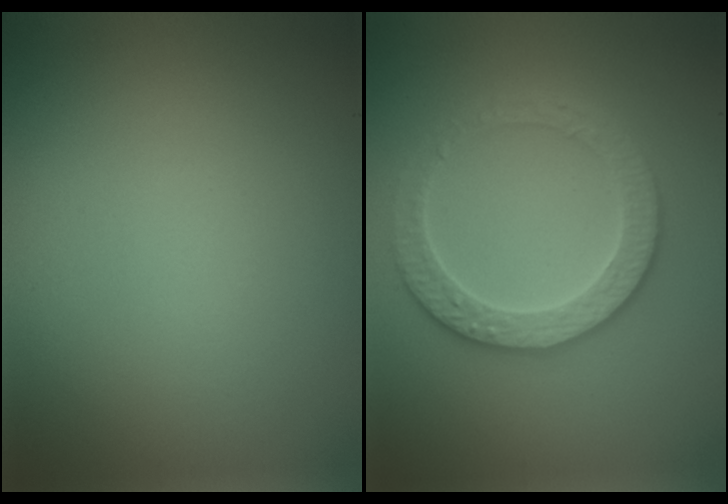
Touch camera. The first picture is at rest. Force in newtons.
{"total": 3.8, "press": 3.6, "slide": 1.2}